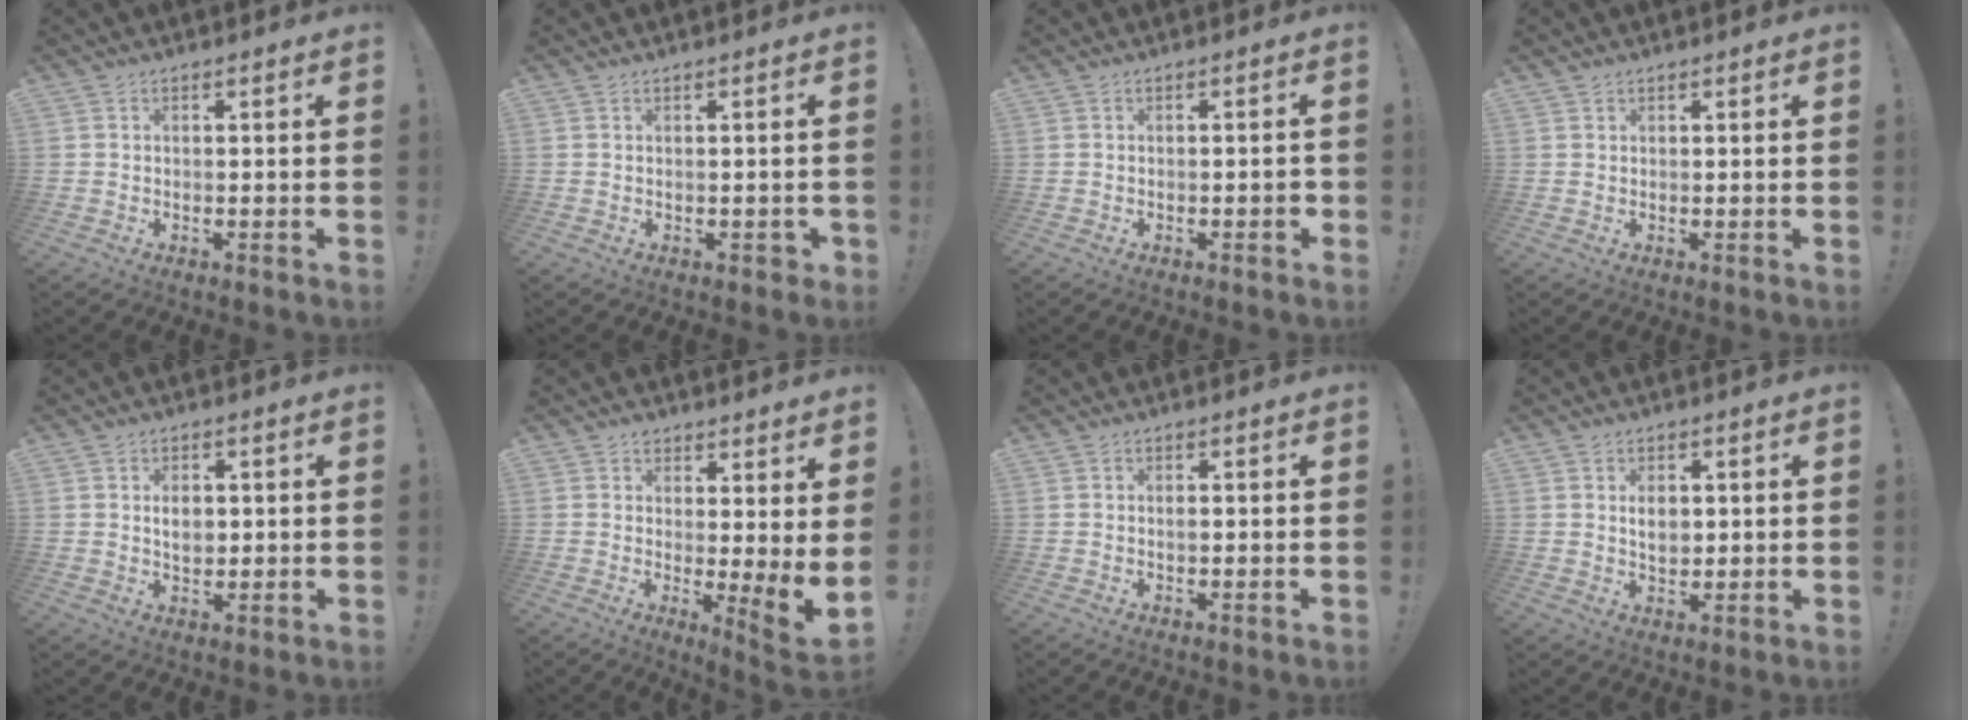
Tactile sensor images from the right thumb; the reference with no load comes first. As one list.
[{"total": 1.5, "force": [-0.2, 1.0, 1.1], "torque": [-0.014, 0.004, -0.003]}, {"total": 1.5, "force": [-0.7, 0.6, 1.2], "torque": [-0.019, 0.006, -0.011]}, {"total": 0.7, "force": [0.6, 0.2, 0.2], "torque": [0.005, -0.004, 0.010]}, {"total": 4.3, "force": [0.4, 3.1, 3.0], "torque": [-0.037, -0.001, 0.002]}, {"total": 4.6, "force": [1.3, 0.0, 4.4], "torque": [-0.051, -0.033, 0.022]}, {"total": 0.7, "force": [-0.3, 0.1, 0.7], "torque": [-0.011, 0.001, -0.006]}, {"total": 4.5, "force": [0.8, 3.1, 3.1], "torque": [-0.041, 0.000, 0.010]}]